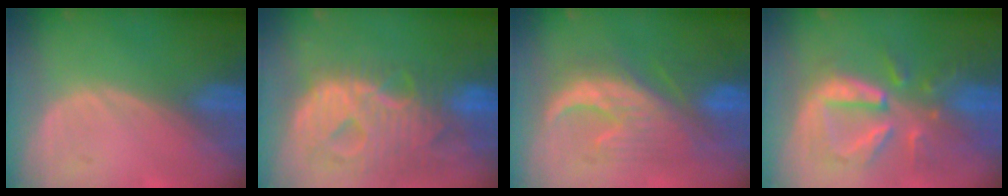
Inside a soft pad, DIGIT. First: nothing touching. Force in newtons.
{"total": 13.0, "press": 10.9, "slide": 7.0}
{"total": 9.1, "press": 9.1, "slide": 0.5}
{"total": 9.9, "press": 9.0, "slide": 4.1}